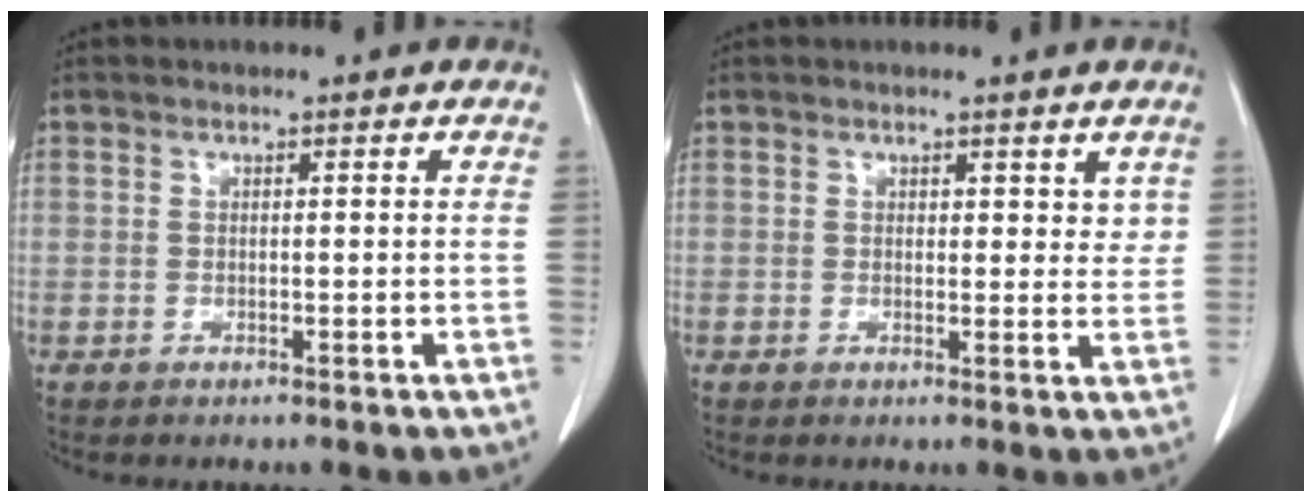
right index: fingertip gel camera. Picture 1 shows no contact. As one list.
[{"total": 2.5, "force": [1.5, 1.5, 1.3], "torque": [-0.001, -0.008, 0.019]}]